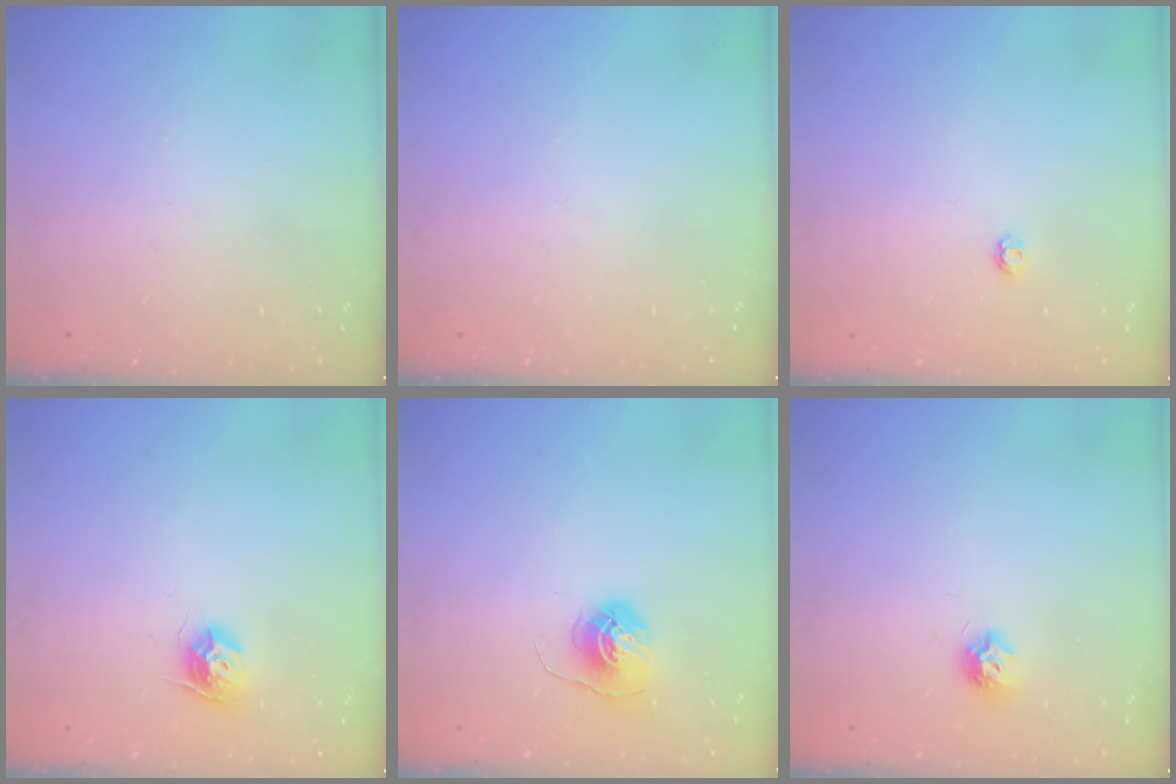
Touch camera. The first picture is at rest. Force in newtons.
{"total": 0.0}
{"total": 2.9, "press": 2.9, "slide": 0.4}
{"total": 9.3, "press": 9.3, "slide": 0.3}
{"total": 6.0, "press": 6.0, "slide": 0.4}
{"total": 7.1, "press": 7.1, "slide": 0.2}